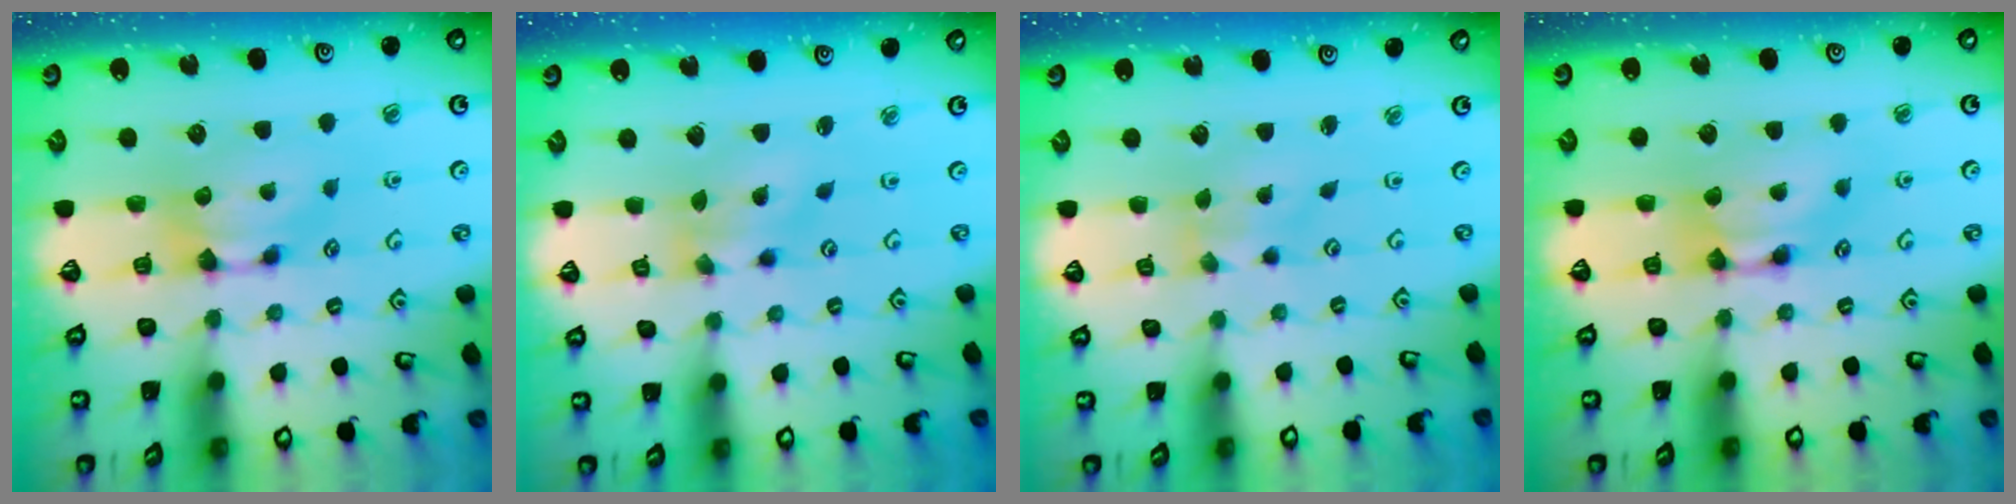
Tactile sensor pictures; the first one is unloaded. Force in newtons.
{"total": 1.7, "press": 1.0, "slide": 1.4}
{"total": 2.6, "press": 2.4, "slide": 0.8}
{"total": 2.0, "press": 2.0, "slide": 0.1}